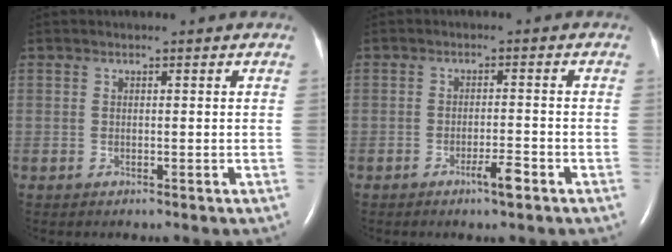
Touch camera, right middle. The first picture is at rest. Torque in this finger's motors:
{"motor_torque": [0.52, -0.49, 0.05, 0.02]}